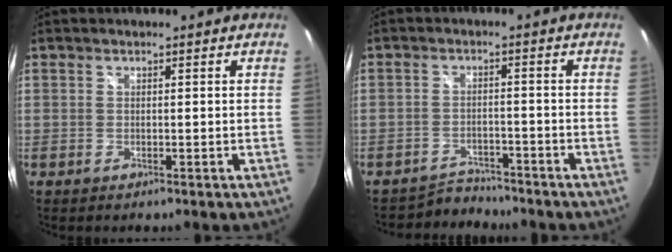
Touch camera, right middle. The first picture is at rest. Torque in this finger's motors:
{"motor_torque": [-0.20, -0.11, -0.05, -0.02]}